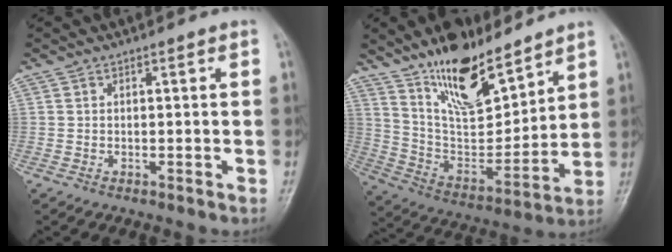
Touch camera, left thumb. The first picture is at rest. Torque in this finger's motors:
{"motor_torque": [0.67, 0.46, 1.09, -1.68, 0.12]}